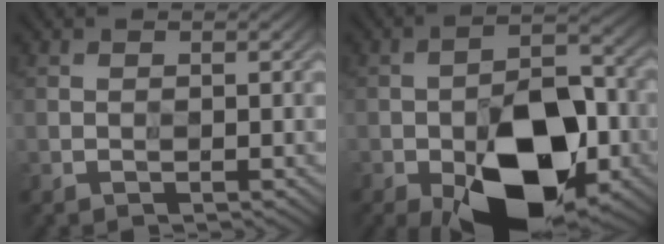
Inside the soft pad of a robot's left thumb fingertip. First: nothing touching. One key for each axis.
{"total": 15.3, "fx": -7.4, "fy": 7.6, "fz": 11.0, "tx": -0.165, "ty": -0.007, "tz": -0.124}